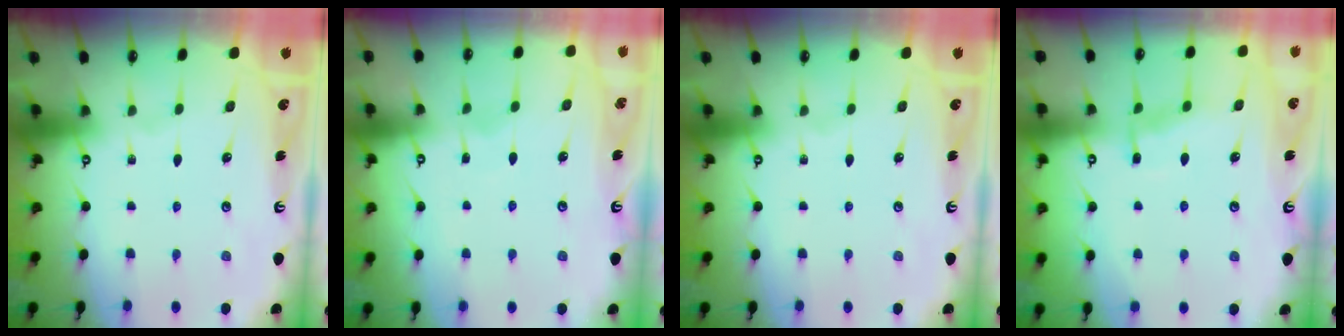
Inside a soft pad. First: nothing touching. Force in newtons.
{"total": 3.7, "press": 3.6, "slide": 0.4}
{"total": 0.0}
{"total": 6.8, "press": 6.8, "slide": 0.6}